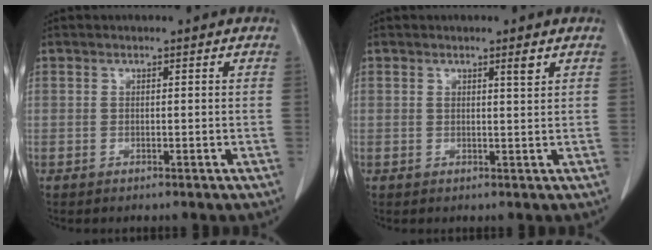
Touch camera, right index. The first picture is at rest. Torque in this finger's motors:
{"motor_torque": [0.08, 0.11, 0.04, 0.00]}